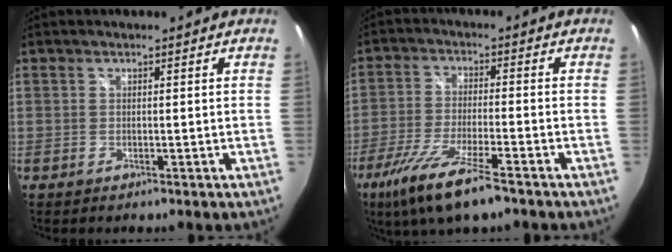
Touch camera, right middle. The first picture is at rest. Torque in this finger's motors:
{"motor_torque": [1.08, -1.06, 0.75, 0.21]}